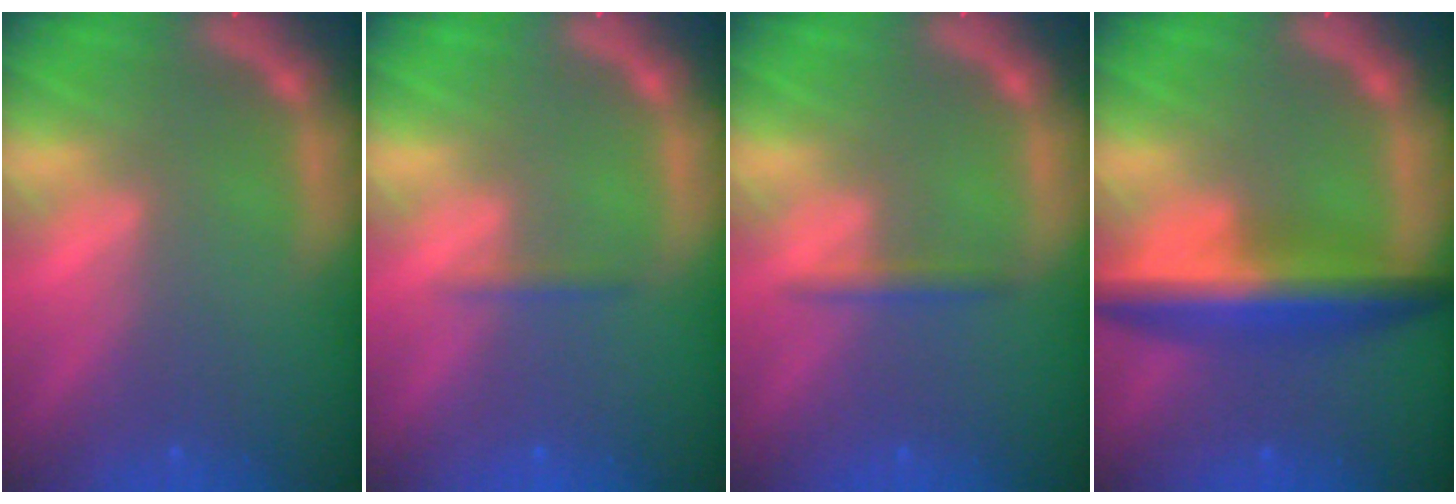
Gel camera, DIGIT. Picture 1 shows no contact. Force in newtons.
{"total": 0.9}
{"total": 1.4}
{"total": 7.1}